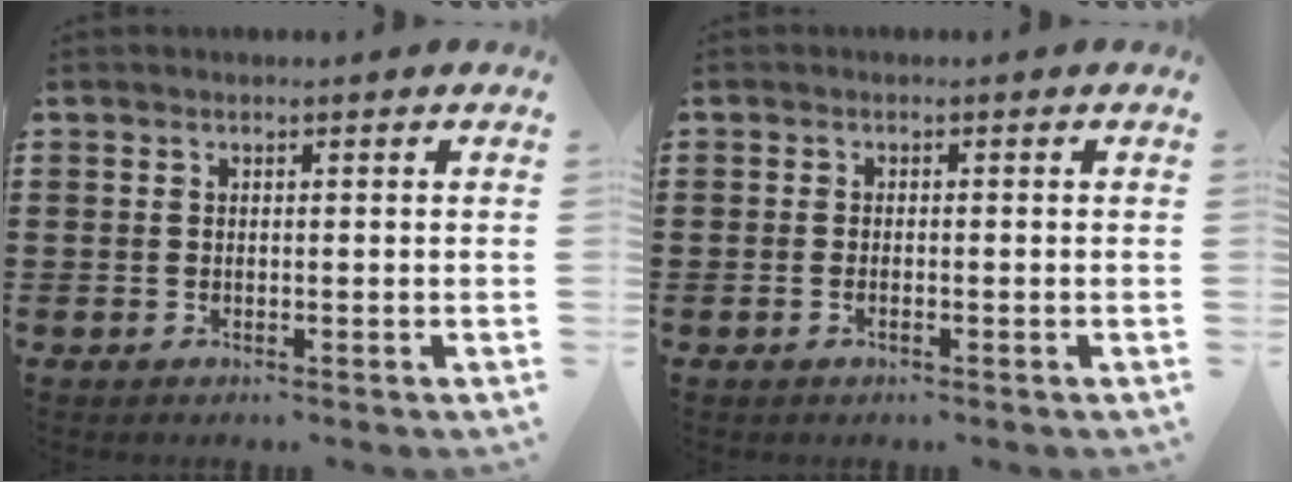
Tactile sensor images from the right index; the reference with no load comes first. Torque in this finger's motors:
{"motor_torque": [-0.65, 1.49, -0.02, -0.01]}